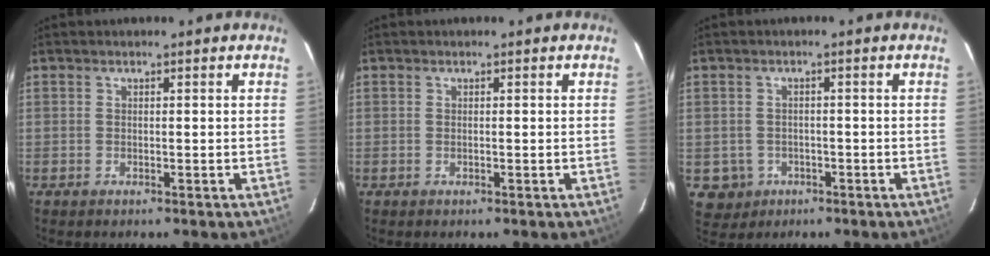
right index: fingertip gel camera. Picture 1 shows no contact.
{"total": 0.0}
{"total": 4.9, "force": [-1.5, 4.6, 0.5], "torque": [-0.021, 0.011, -0.013]}